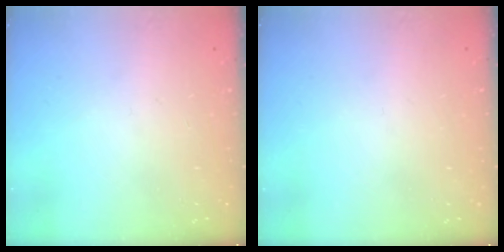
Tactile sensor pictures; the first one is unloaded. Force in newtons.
{"total": 0.0}